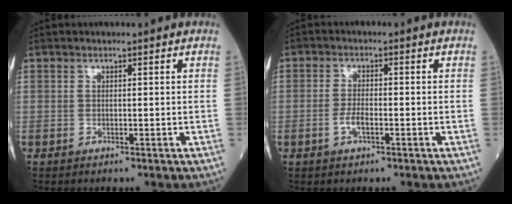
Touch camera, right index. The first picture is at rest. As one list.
[{"total": 2.8, "force": [-1.1, 0.9, 2.4], "torque": [-0.051, 0.001, -0.021]}]